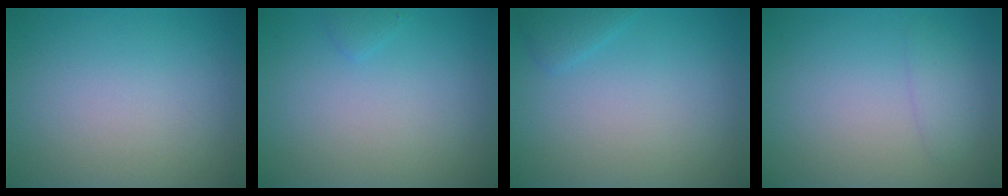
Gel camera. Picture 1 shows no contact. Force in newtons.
{"total": 0.6, "press": 0.6, "slide": 0.1}
{"total": 1.1, "press": 1.1, "slide": 0.0}
{"total": 1.4, "press": 1.4, "slide": 0.1}